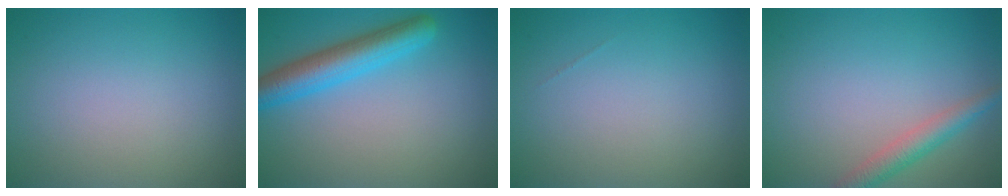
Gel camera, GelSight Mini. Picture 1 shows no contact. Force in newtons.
{"total": 5.0, "press": 5.0, "slide": 0.3}
{"total": 0.0}
{"total": 2.6, "press": 2.6, "slide": 0.1}